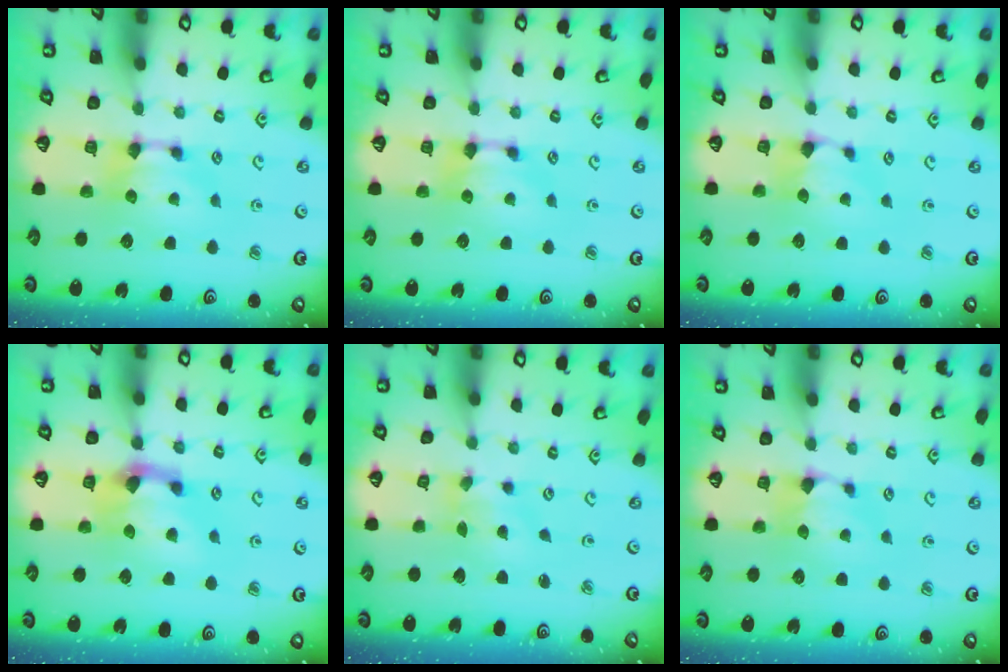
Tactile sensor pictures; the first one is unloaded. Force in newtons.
{"total": 0.0}
{"total": 0.6, "press": 0.3, "slide": 0.6}
{"total": 3.0, "press": 2.4, "slide": 1.8}
{"total": 1.2, "press": 0.2, "slide": 1.1}
{"total": 0.6, "press": 0.3, "slide": 0.6}